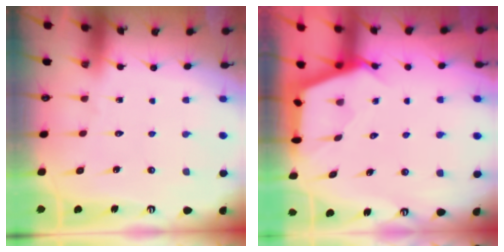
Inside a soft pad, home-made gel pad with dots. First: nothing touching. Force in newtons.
{"total": 2.7, "press": 2.7, "slide": 0.4}